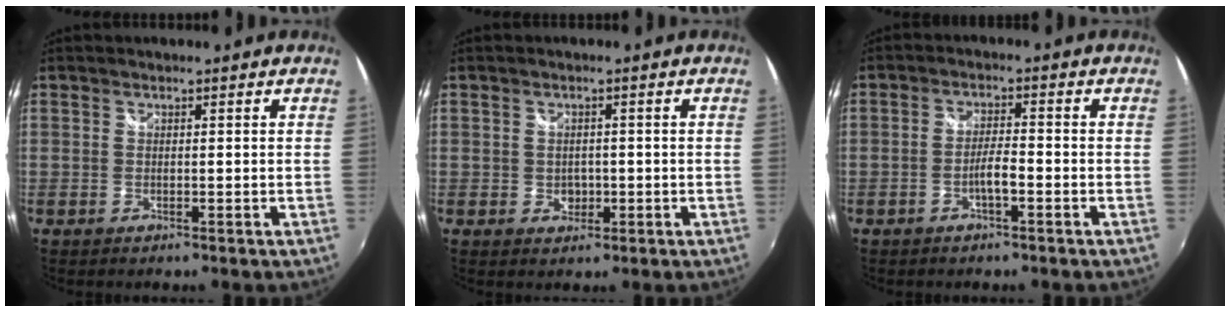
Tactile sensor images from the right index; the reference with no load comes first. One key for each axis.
{"total": 2.8, "fx": -0.5, "fy": 2.4, "fz": 1.4, "tx": -0.023, "ty": -0.001, "tz": -0.005}
{"total": 3.2, "fx": -1.6, "fy": 0.5, "fz": 2.7, "tx": -0.056, "ty": 0.004, "tz": -0.030}